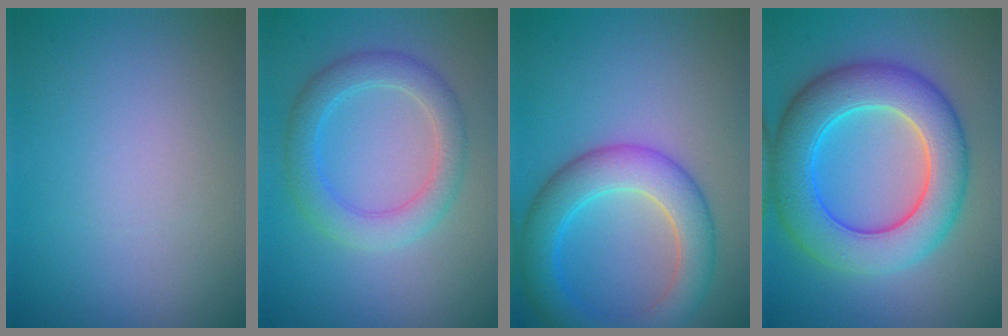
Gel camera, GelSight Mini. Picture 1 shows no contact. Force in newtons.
{"total": 3.9, "press": 3.9, "slide": 0.2}
{"total": 6.2, "press": 6.2, "slide": 0.2}
{"total": 9.0, "press": 9.0, "slide": 0.2}